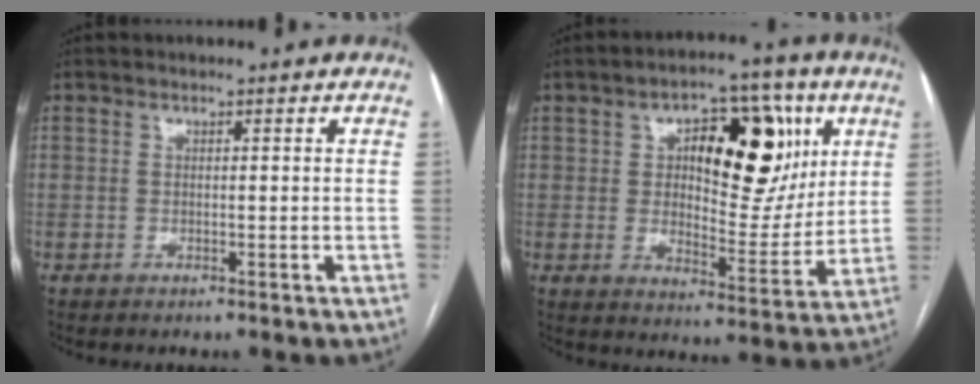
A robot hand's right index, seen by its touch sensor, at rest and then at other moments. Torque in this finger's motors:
{"motor_torque": [0.96, 0.70, 0.30, 0.14]}